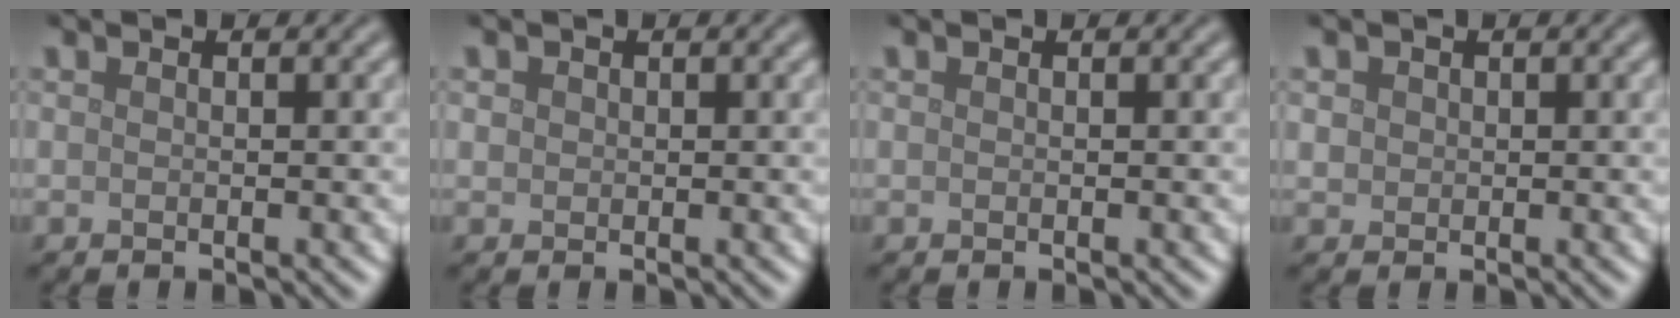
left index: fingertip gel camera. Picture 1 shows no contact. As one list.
[{"total": 0.7, "force": [0.2, 0.7, 0.1], "torque": [0.002, -0.001, 0.003]}, {"total": 0.0}, {"total": 1.0, "force": [0.3, 1.0, 0.2], "torque": [0.001, -0.003, 0.007]}]